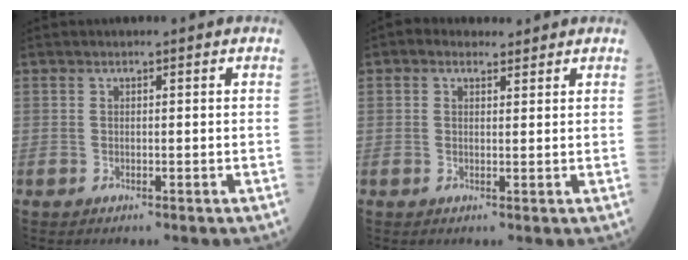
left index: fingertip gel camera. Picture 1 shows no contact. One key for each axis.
{"total": 2.3, "fx": 1.4, "fy": 1.6, "fz": 0.9, "tx": -0.023, "ty": 0.016, "tz": 0.021}